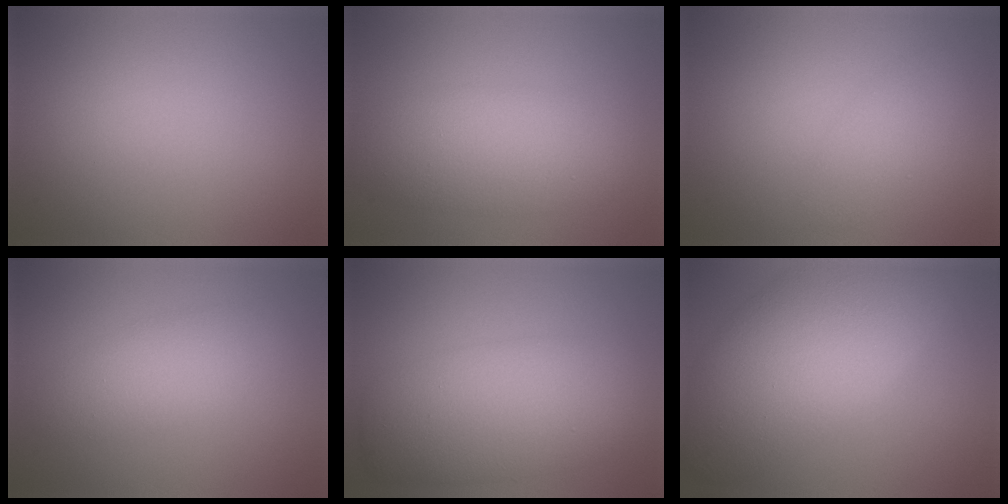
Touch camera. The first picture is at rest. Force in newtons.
{"total": 5.6, "press": 5.6, "slide": 0.2}
{"total": 2.1, "press": 2.1, "slide": 0.1}
{"total": 3.2, "press": 3.2, "slide": 0.1}
{"total": 7.9, "press": 7.9, "slide": 0.0}
{"total": 10.9, "press": 10.9, "slide": 0.8}